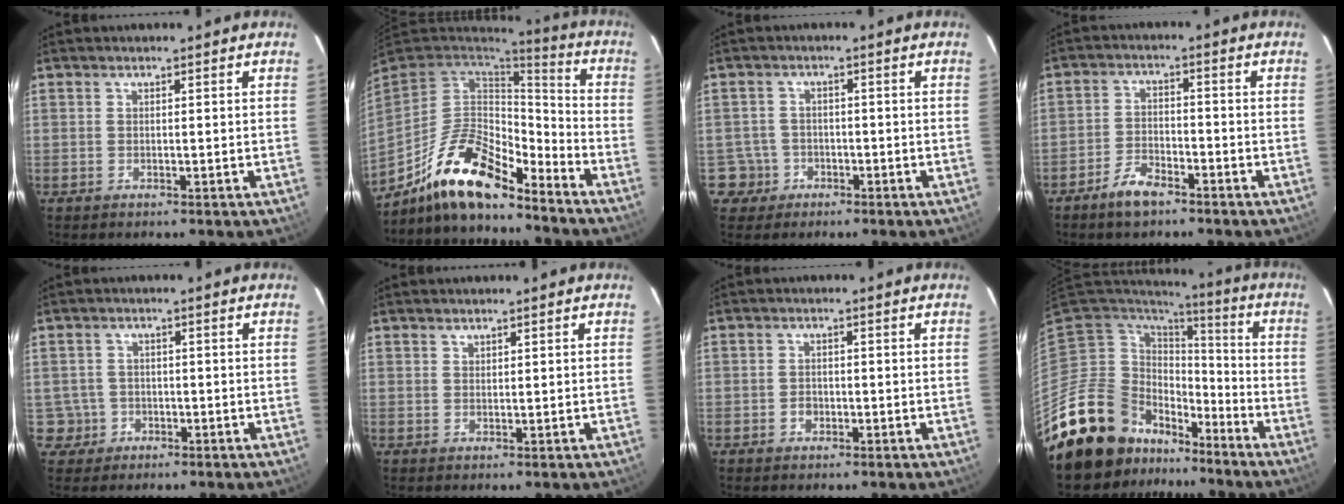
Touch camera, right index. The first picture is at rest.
{"total": 16.6, "force": [-12.3, 5.2, 9.9], "torque": [-0.207, -0.007, -0.231]}
{"total": 4.3, "force": [-1.8, 3.9, -0.3], "torque": [0.002, 0.021, -0.031]}
{"total": 5.6, "force": [-4.3, 2.1, 2.9], "torque": [-0.074, 0.004, -0.080]}
{"total": 3.8, "force": [-1.1, 3.7, -0.1], "torque": [-0.001, 0.018, -0.015]}
{"total": 0.7, "force": [0.7, 0.3, 0.1], "torque": [-0.002, 0.001, 0.014]}
{"total": 1.6, "force": [-0.7, 1.4, 0.5], "torque": [-0.010, 0.002, -0.009]}
{"total": 17.7, "force": [-13.3, 11.1, 3.5], "torque": [-0.111, 0.021, -0.217]}